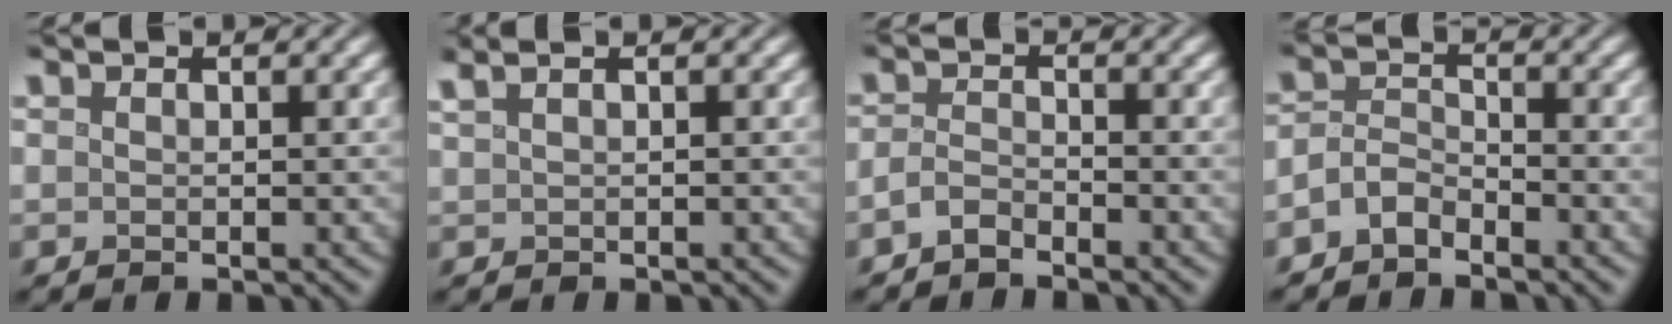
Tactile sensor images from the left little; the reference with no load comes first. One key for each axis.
{"total": 2.6, "fx": 1.5, "fy": 1.1, "fz": 1.8, "tx": -0.027, "ty": 0.012, "tz": 0.009}
{"total": 1.7, "fx": -1.4, "fy": 0.5, "fz": 0.9, "tx": -0.020, "ty": 0.004, "tz": -0.034}
{"total": 2.5, "fx": -1.9, "fy": 1.0, "fz": 1.1, "tx": -0.024, "ty": 0.008, "tz": -0.045}